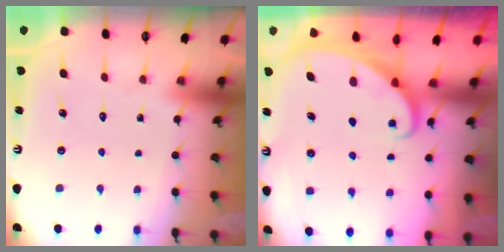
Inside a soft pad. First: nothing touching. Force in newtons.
{"total": 1.8, "press": 1.8, "slide": 0.1}